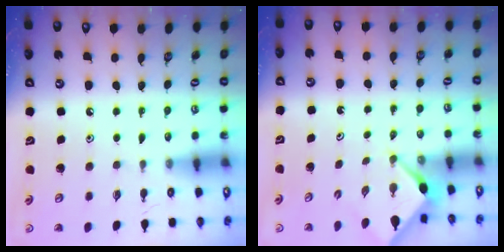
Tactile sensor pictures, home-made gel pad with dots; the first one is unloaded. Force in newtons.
{"total": 3.0, "press": 2.9, "slide": 0.4}